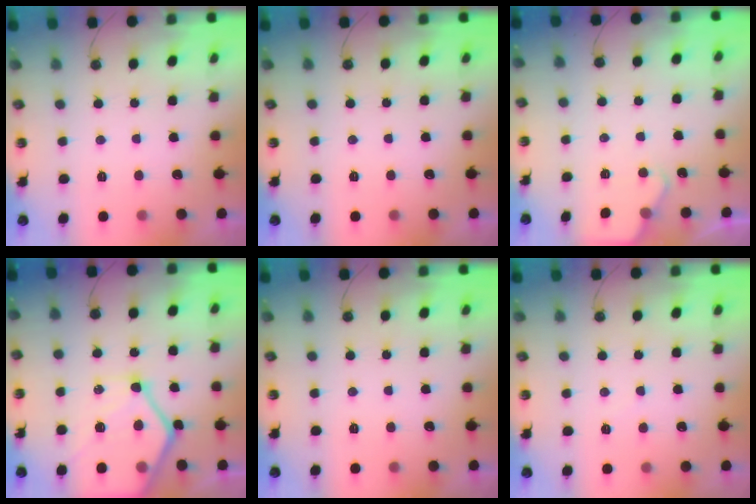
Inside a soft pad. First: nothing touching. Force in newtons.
{"total": 0.0}
{"total": 3.6, "press": 3.6, "slide": 0.4}
{"total": 17.8, "press": 17.7, "slide": 1.7}
{"total": 0.0}
{"total": 4.3, "press": 4.2, "slide": 0.6}